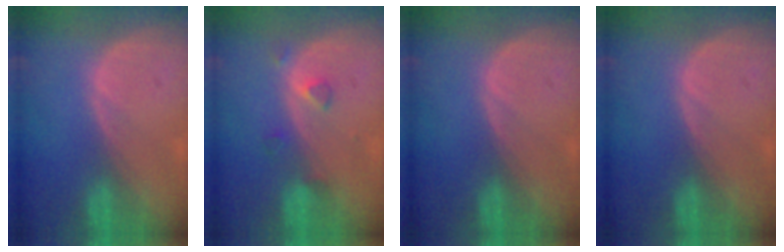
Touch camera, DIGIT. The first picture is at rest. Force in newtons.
{"total": 2.5, "press": 2.3, "slide": 0.9}
{"total": 0.0}
{"total": 0.0}